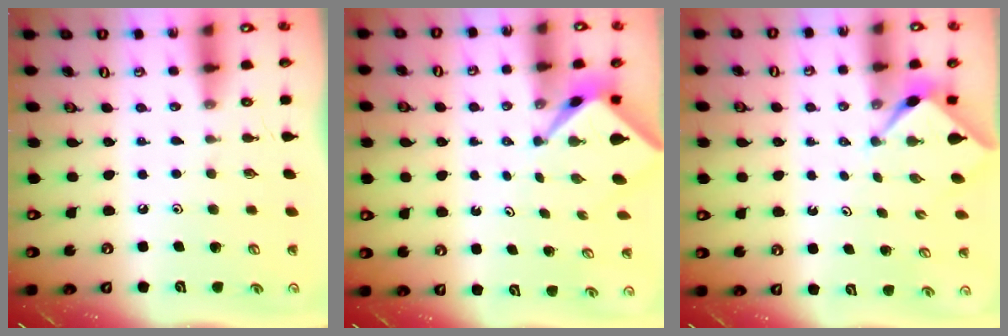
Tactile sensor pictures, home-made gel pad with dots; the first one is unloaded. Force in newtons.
{"total": 2.3, "press": 2.3, "slide": 0.2}
{"total": 2.4, "press": 2.4, "slide": 0.3}